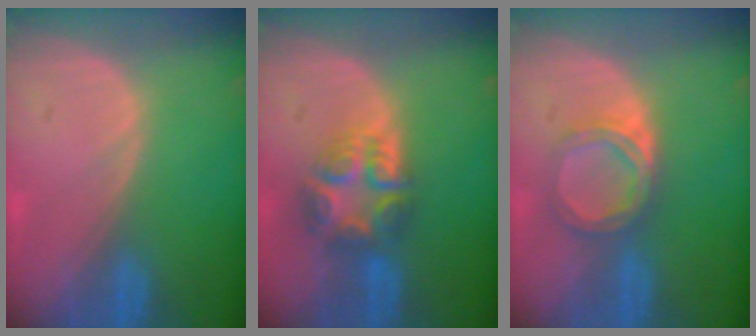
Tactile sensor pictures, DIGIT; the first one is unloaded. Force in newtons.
{"total": 7.8, "press": 6.7, "slide": 3.9}
{"total": 4.8, "press": 4.8, "slide": 0.3}